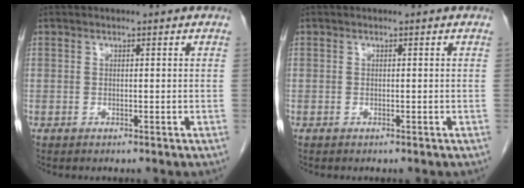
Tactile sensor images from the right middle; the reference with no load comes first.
{"total": 0.0}